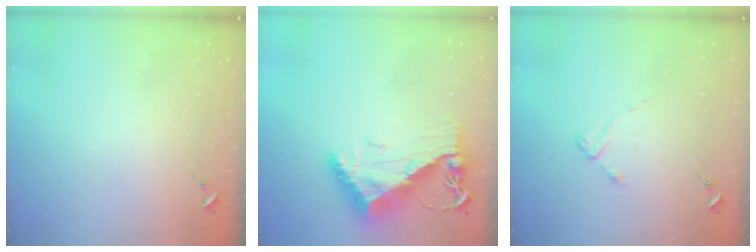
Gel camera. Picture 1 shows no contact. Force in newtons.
{"total": 12.5, "press": 12.4, "slide": 1.1}
{"total": 2.6, "press": 2.6, "slide": 0.3}